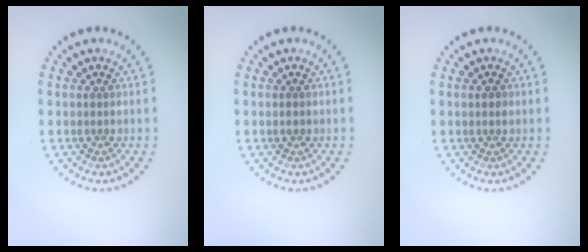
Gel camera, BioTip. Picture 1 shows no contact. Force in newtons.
{"total": 0.7, "press": 0.7, "slide": 0.1}
{"total": 0.7, "press": 0.7, "slide": 0.2}